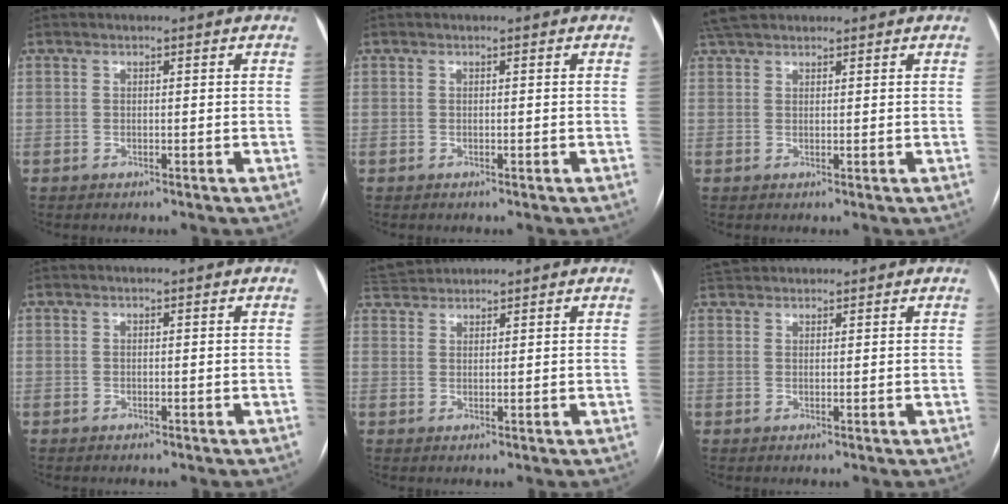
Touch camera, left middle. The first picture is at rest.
{"total": 0.0}
{"total": 4.7, "force": [4.1, 1.6, 1.6], "torque": [-0.033, 0.029, 0.076]}
{"total": 0.0}
{"total": 4.4, "force": [4.3, 0.7, 0.5], "torque": [-0.016, 0.029, 0.081]}
{"total": 3.8, "force": [3.6, 1.1, 0.7], "torque": [-0.019, 0.033, 0.065]}